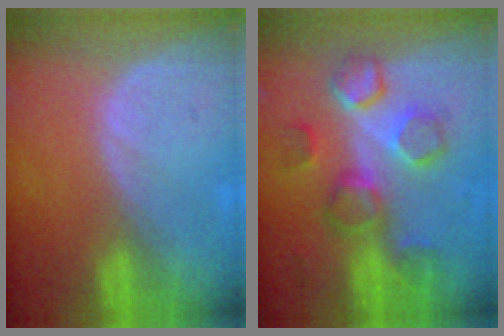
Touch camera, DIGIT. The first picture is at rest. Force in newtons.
{"total": 8.7, "press": 8.4, "slide": 2.0}